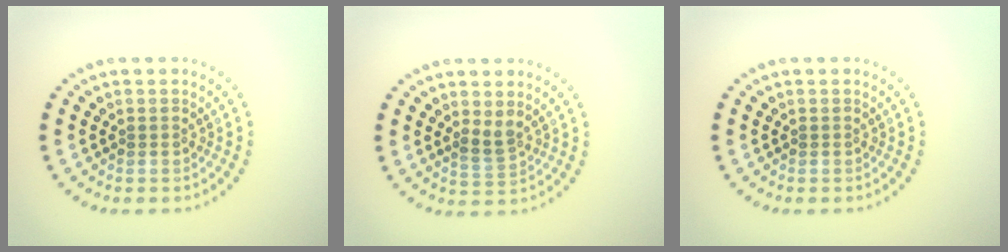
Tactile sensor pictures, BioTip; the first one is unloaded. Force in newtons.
{"total": 1.6, "press": 1.3, "slide": 0.9}
{"total": 0.0}